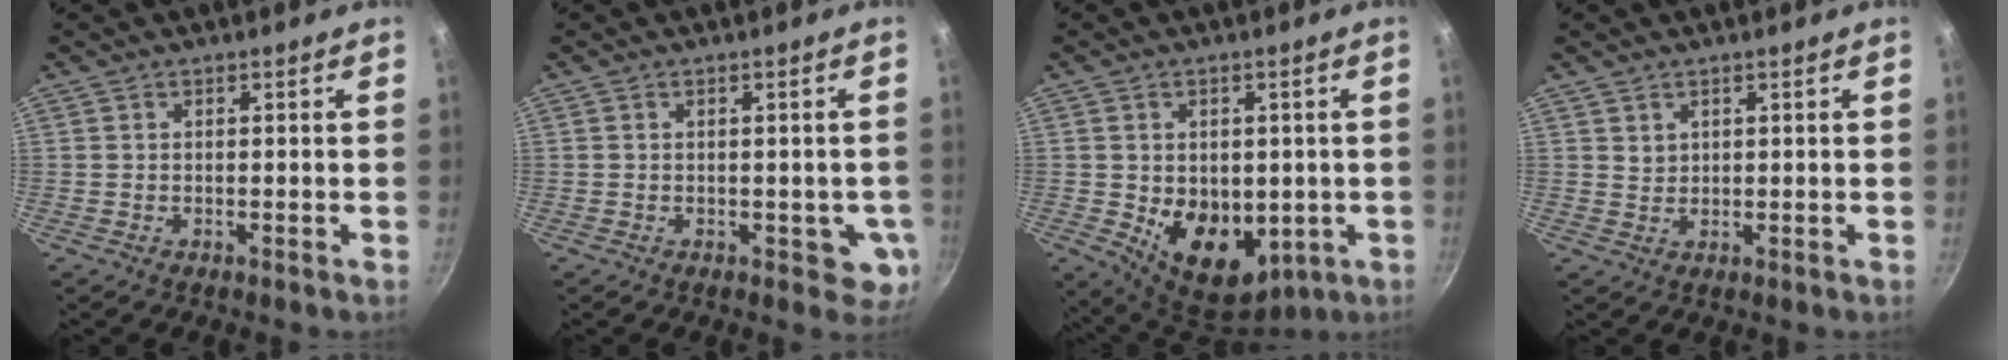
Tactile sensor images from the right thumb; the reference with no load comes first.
{"total": 4.3, "force": [-0.5, 2.7, 3.3], "torque": [-0.022, -0.005, -0.005]}
{"total": 14.7, "force": [-2.1, 10.5, 10.0], "torque": [-0.118, -0.020, -0.006]}
{"total": 1.6, "force": [1.0, 1.2, 0.4], "torque": [0.002, 0.000, 0.020]}